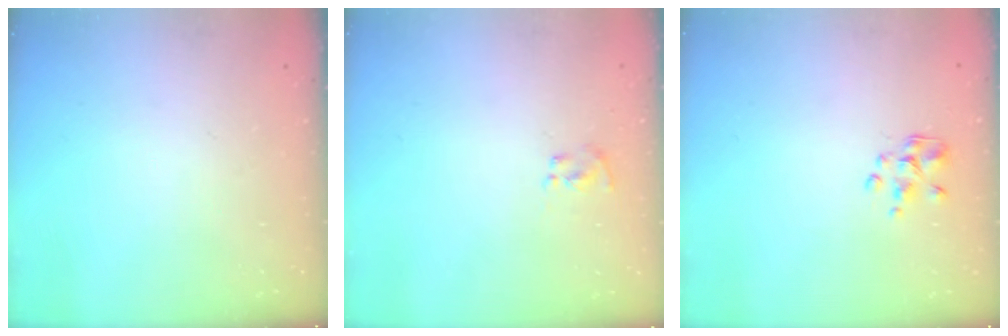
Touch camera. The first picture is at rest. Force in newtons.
{"total": 3.0, "press": 2.9, "slide": 0.9}
{"total": 2.3, "press": 2.1, "slide": 0.7}